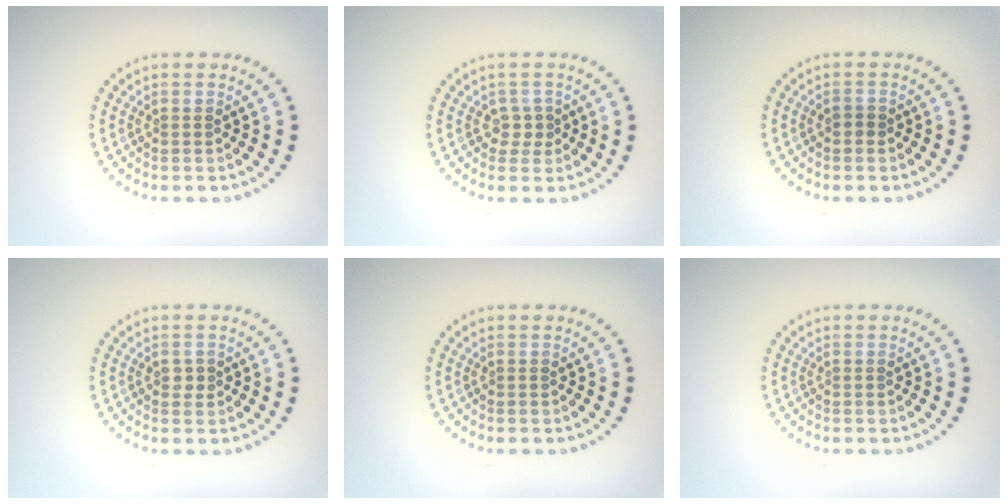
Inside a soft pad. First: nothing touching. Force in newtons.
{"total": 1.7, "press": 1.4, "slide": 0.9}
{"total": 0.8, "press": 0.7, "slide": 0.1}
{"total": 1.0, "press": 1.0, "slide": 0.1}
{"total": 0.0}
{"total": 0.0}